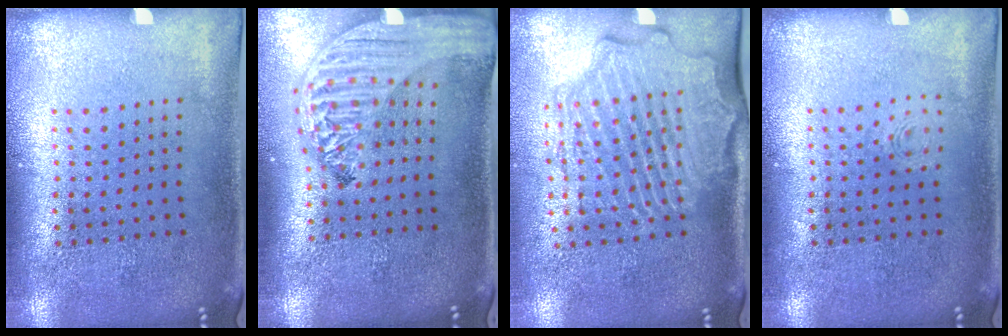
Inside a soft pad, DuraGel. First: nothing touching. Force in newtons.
{"total": 2.9, "press": 2.2, "slide": 1.8}
{"total": 2.6, "press": 2.3, "slide": 1.2}
{"total": 0.8, "press": 0.8, "slide": 0.2}